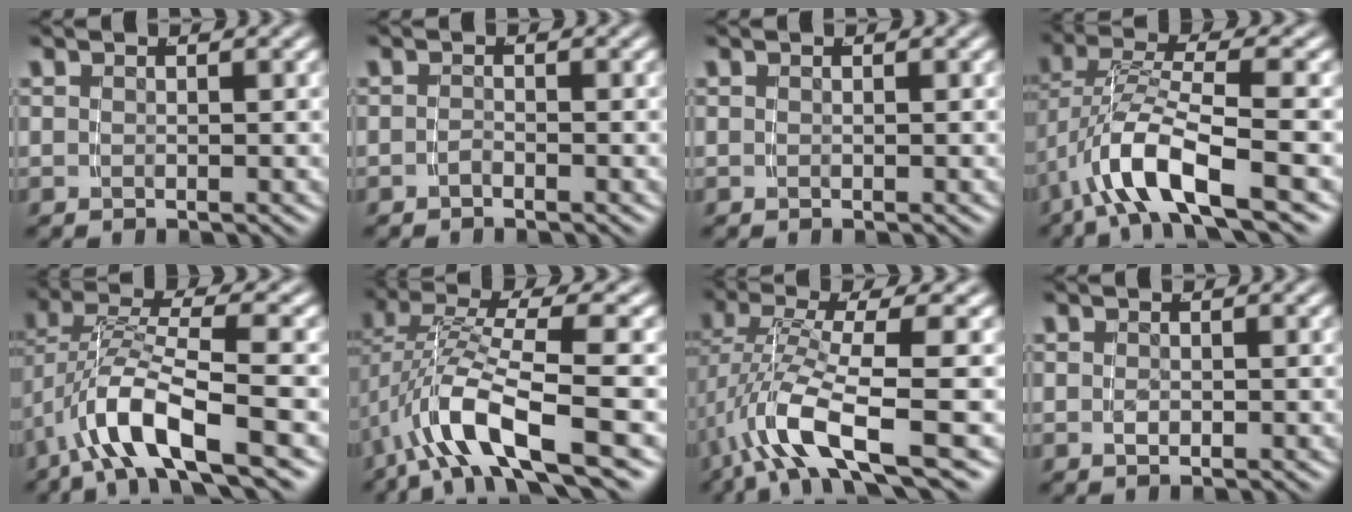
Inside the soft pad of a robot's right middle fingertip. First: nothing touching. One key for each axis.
{"total": 0.9, "fx": -0.9, "fy": -0.1, "fz": 0.1, "tx": -0.005, "ty": -0.005, "tz": -0.016}
{"total": 0.0}
{"total": 5.9, "fx": -1.6, "fy": 2.1, "fz": 5.2, "tx": -0.118, "ty": -0.018, "tz": -0.014}
{"total": 6.2, "fx": -1.5, "fy": 2.5, "fz": 5.5, "tx": -0.123, "ty": -0.016, "tz": -0.014}
{"total": 6.4, "fx": -1.9, "fy": 2.1, "fz": 5.7, "tx": -0.136, "ty": -0.019, "tz": -0.017}
{"total": 6.8, "fx": -2.5, "fy": 1.7, "fz": 6.0, "tx": -0.128, "ty": -0.022, "tz": -0.029}
{"total": 0.5, "fx": -0.3, "fy": -0.3, "fz": 0.3, "tx": -0.009, "ty": -0.005, "tz": 0.001}